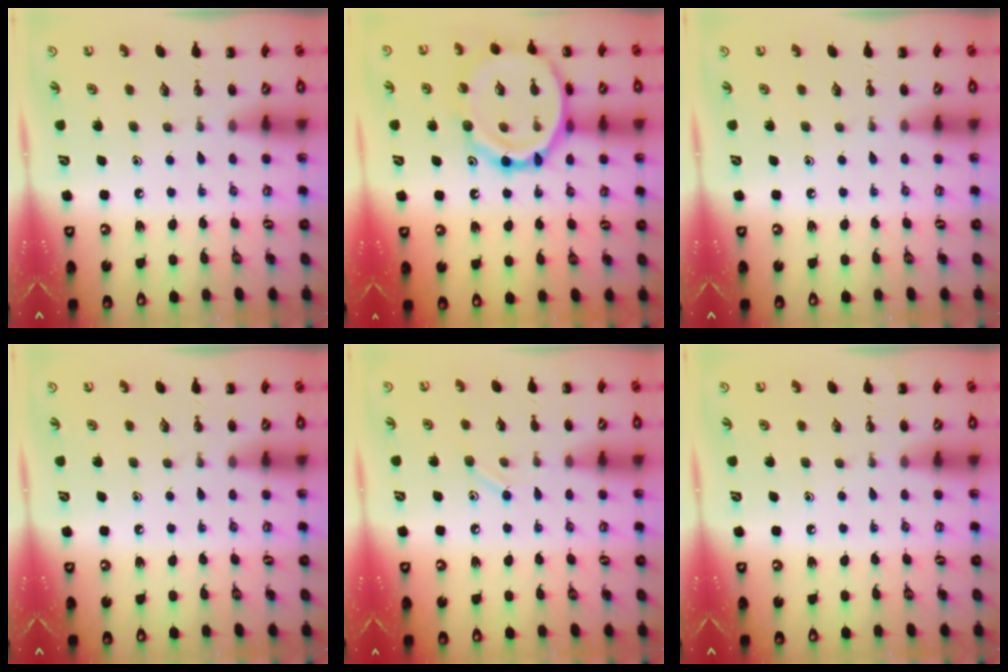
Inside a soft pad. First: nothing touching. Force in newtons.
{"total": 19.4, "press": 19.3, "slide": 1.6}
{"total": 0.0}
{"total": 0.0}
{"total": 7.0, "press": 6.8, "slide": 1.9}
{"total": 0.0}